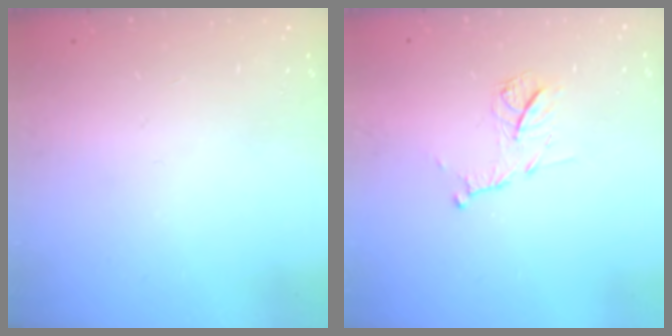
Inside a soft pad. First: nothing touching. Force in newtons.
{"total": 10.1, "press": 10.1, "slide": 0.5}